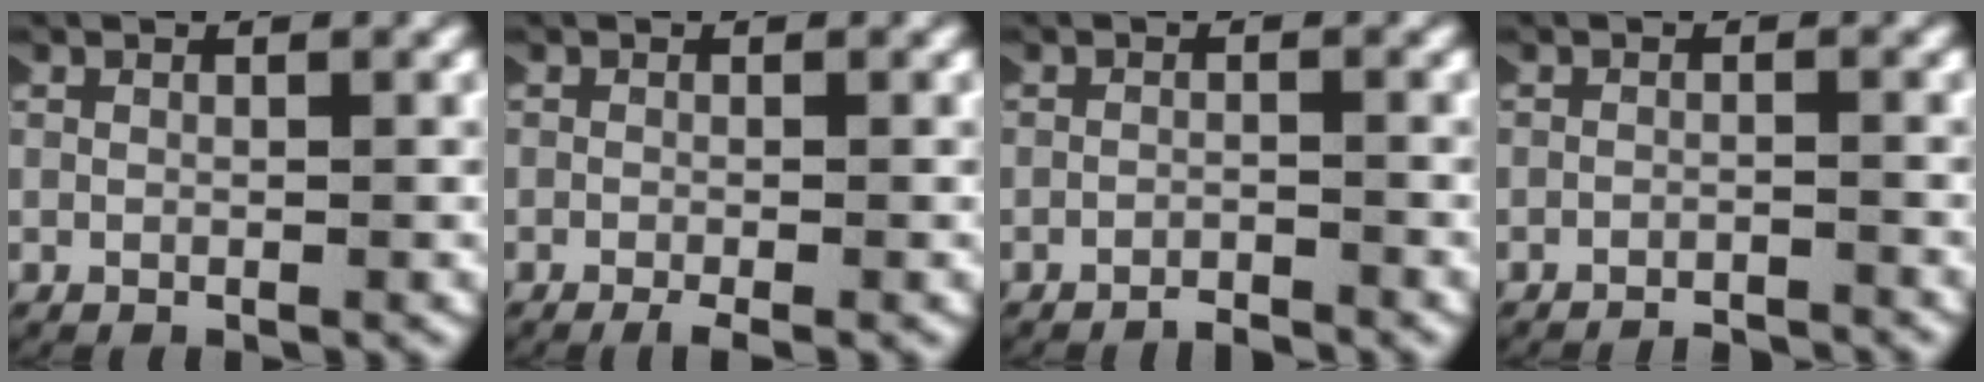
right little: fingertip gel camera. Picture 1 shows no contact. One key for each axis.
{"total": 1.6, "fx": -1.3, "fy": 0.2, "fz": 0.9, "tx": -0.017, "ty": -0.006, "tz": -0.018}
{"total": 1.6, "fx": -1.6, "fy": -0.1, "fz": -0.2, "tx": 0.000, "ty": -0.006, "tz": -0.027}
{"total": 3.3, "fx": -3.3, "fy": 0.3, "fz": -0.1, "tx": -0.001, "ty": -0.015, "tz": -0.048}